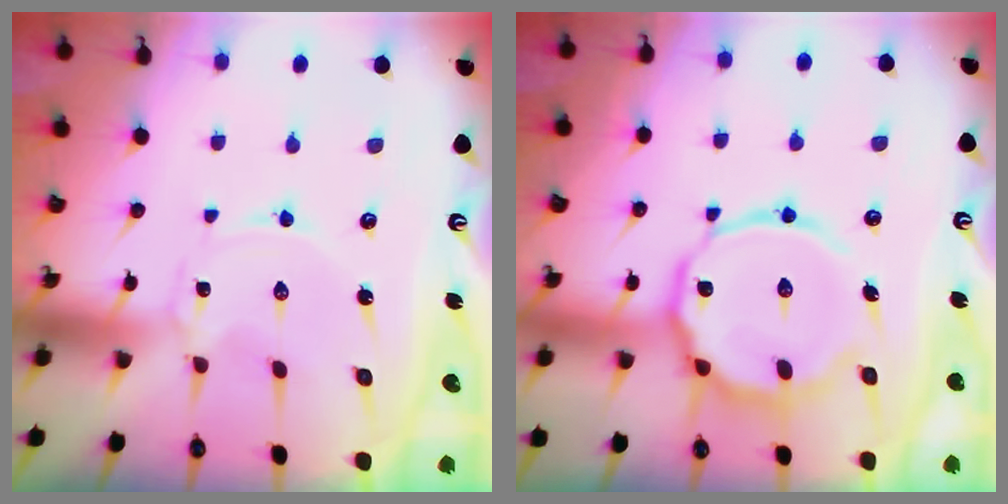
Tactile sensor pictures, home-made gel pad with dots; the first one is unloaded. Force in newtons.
{"total": 15.9, "press": 15.8, "slide": 1.4}